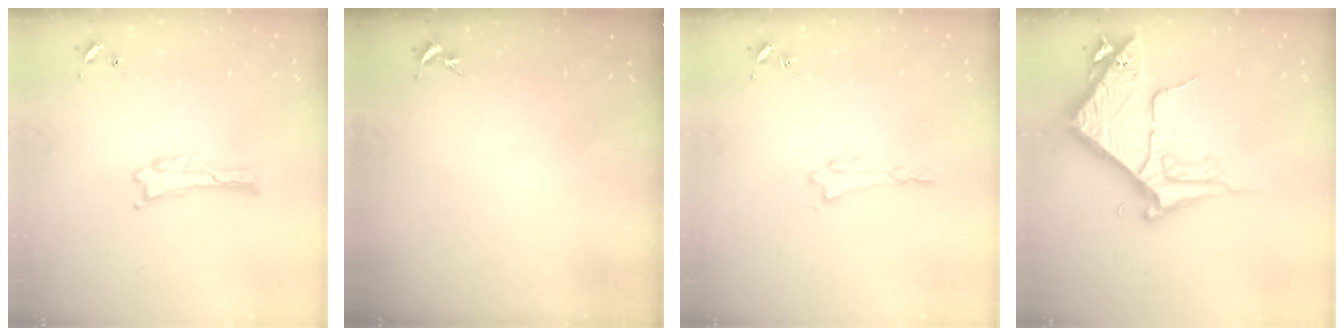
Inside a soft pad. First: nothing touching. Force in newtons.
{"total": 0.0}
{"total": 0.8, "press": 0.8, "slide": 0.1}
{"total": 9.5, "press": 9.5, "slide": 1.1}